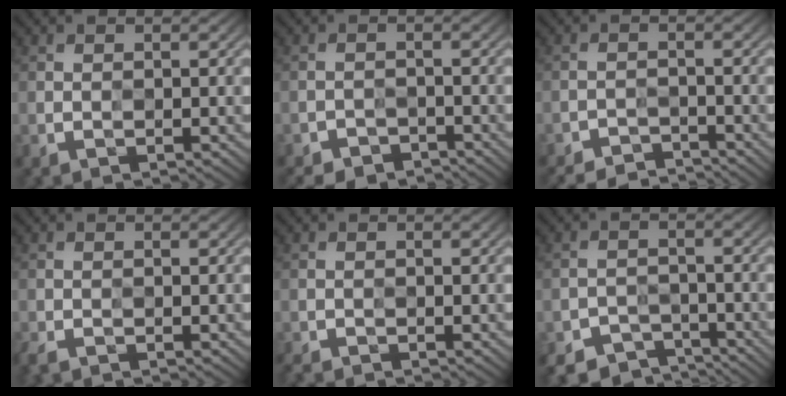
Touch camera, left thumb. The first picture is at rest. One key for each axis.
{"total": 3.2, "fx": -3.0, "fy": 1.1, "fz": 0.3, "tx": -0.008, "ty": -0.002, "tz": -0.050}
{"total": 3.4, "fx": -3.4, "fy": -0.1, "fz": 0.1, "tx": -0.008, "ty": 0.001, "tz": -0.067}
{"total": 1.7, "fx": -1.1, "fy": 0.7, "fz": 1.2, "tx": -0.028, "ty": -0.006, "tz": -0.023}
{"total": 1.6, "fx": -1.2, "fy": 0.3, "fz": 0.9, "tx": -0.021, "ty": -0.005, "tz": -0.022}
{"total": 3.1, "fx": -2.6, "fy": 0.8, "fz": -1.4, "tx": 0.031, "ty": 0.004, "tz": -0.054}